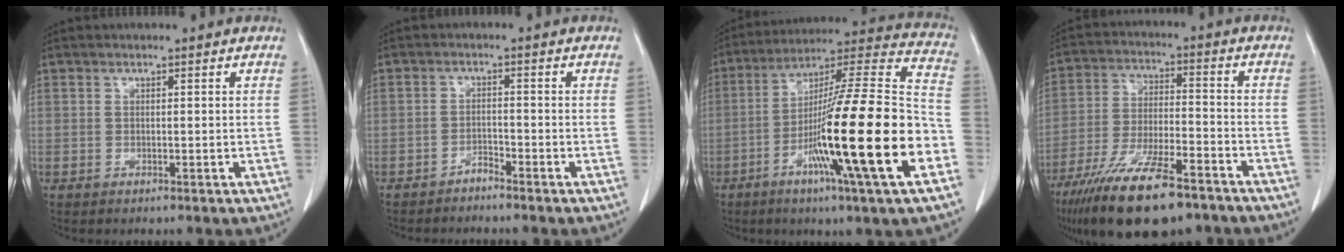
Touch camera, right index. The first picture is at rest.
{"total": 1.8, "force": [-1.7, 0.1, 0.5], "torque": [-0.010, -0.001, -0.030]}
{"total": 25.3, "force": [-8.4, 0.0, 23.9], "torque": [-0.356, -0.023, -0.150]}
{"total": 17.4, "force": [-12.5, 3.9, 11.6], "torque": [-0.218, -0.034, -0.217]}